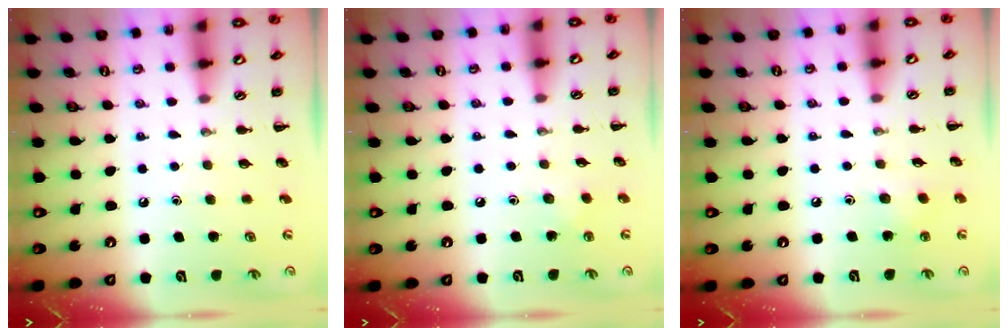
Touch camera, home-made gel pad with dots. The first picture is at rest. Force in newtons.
{"total": 3.8, "press": 3.6, "slide": 1.1}
{"total": 3.6, "press": 3.4, "slide": 1.2}